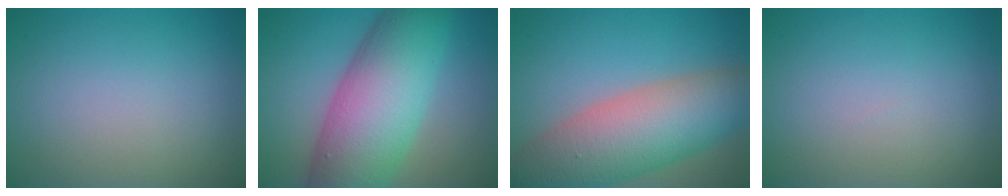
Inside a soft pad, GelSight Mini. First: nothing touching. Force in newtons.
{"total": 12.8, "press": 12.8, "slide": 0.3}
{"total": 10.8, "press": 10.8, "slide": 0.7}
{"total": 0.0}